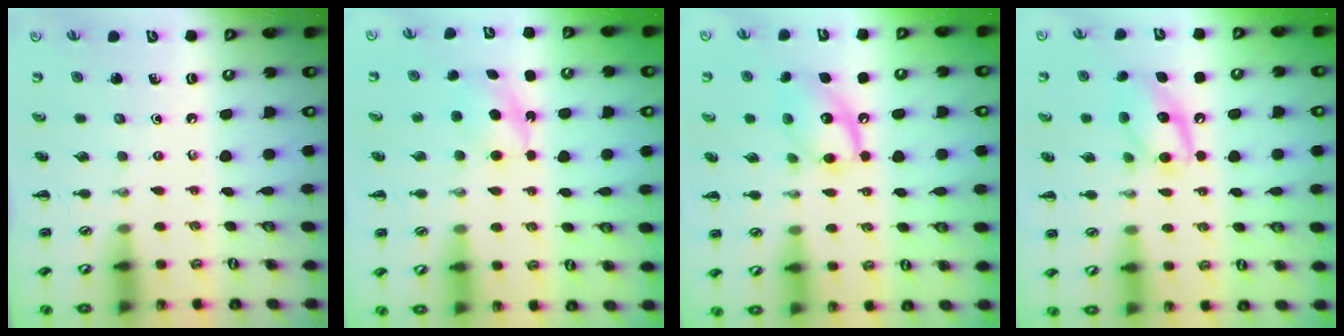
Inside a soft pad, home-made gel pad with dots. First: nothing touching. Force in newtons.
{"total": 5.0, "press": 4.8, "slide": 1.4}
{"total": 12.6, "press": 12.6, "slide": 1.3}
{"total": 12.8, "press": 12.8, "slide": 1.2}